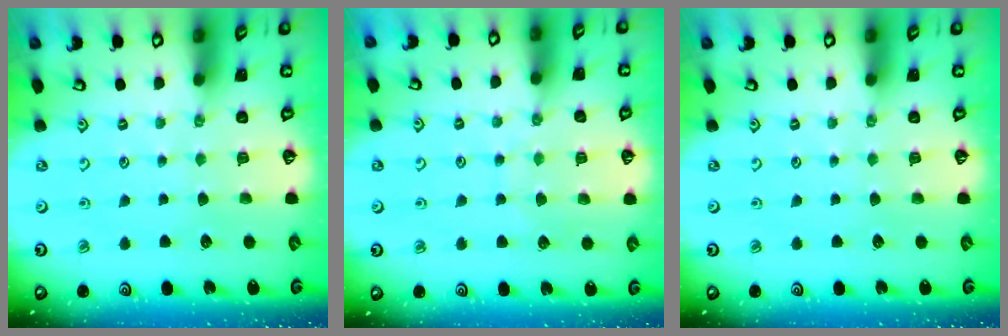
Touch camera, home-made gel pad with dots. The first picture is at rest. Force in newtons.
{"total": 7.1, "press": 7.1, "slide": 0.5}
{"total": 0.0}